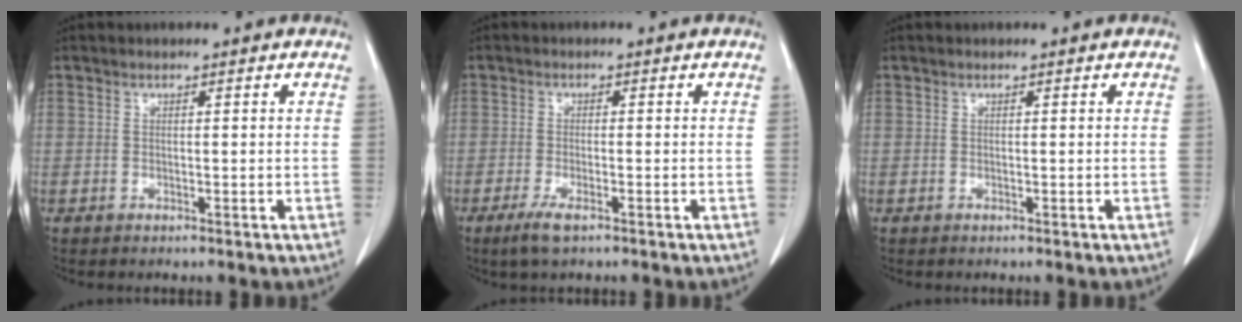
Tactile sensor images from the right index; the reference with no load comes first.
{"total": 2.9, "force": [-1.8, 0.6, 2.2], "torque": [-0.050, -0.005, -0.034]}
{"total": 0.0}